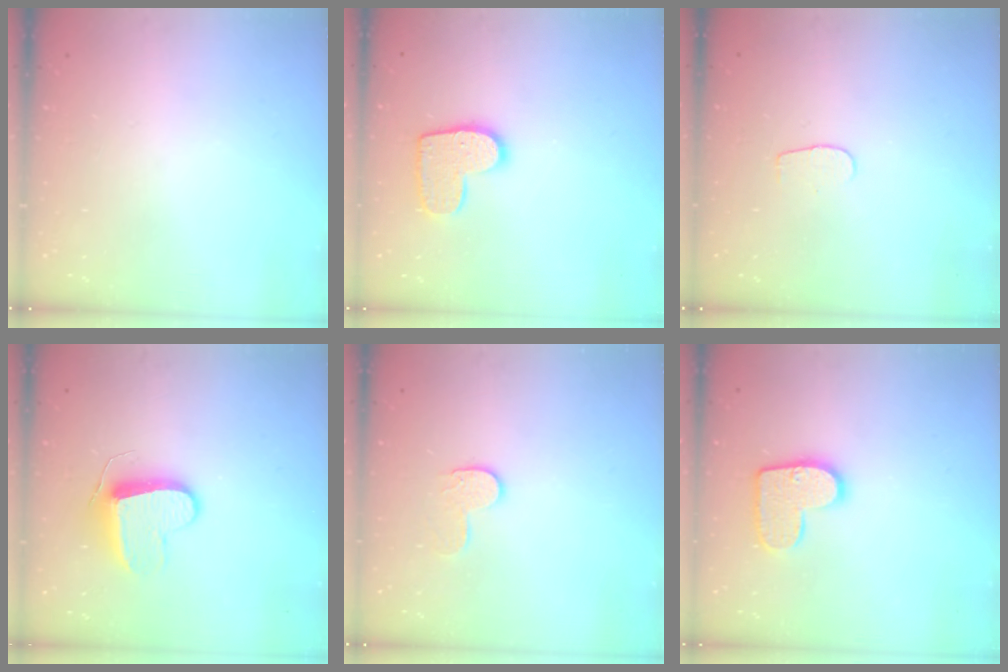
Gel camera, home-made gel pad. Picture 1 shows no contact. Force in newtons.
{"total": 11.2, "press": 11.2, "slide": 0.6}
{"total": 3.6, "press": 3.6, "slide": 0.4}
{"total": 9.7, "press": 9.7, "slide": 0.4}
{"total": 7.3, "press": 7.3, "slide": 0.2}
{"total": 12.5, "press": 12.5, "slide": 0.7}